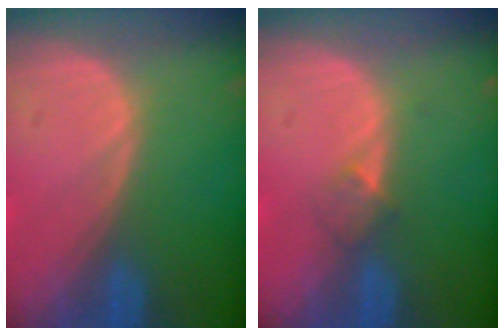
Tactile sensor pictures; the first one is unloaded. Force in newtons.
{"total": 2.1, "press": 1.8, "slide": 1.0}